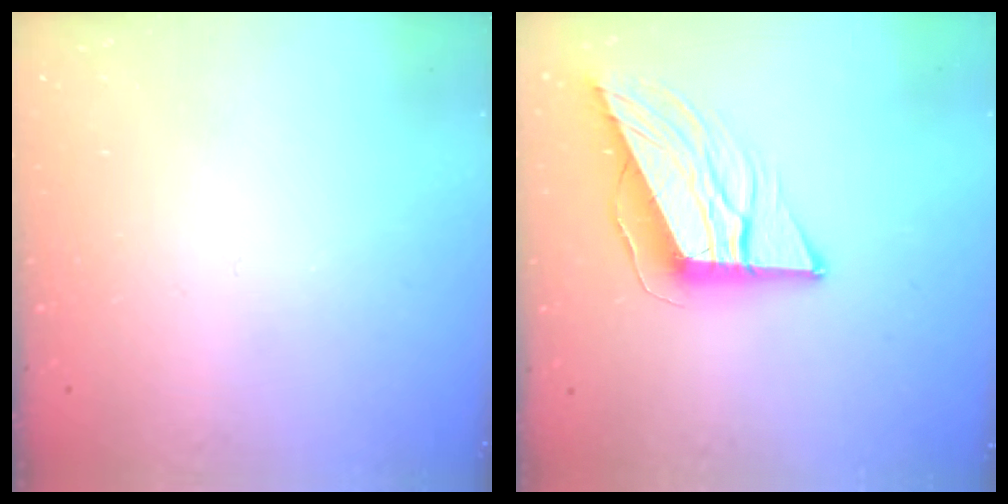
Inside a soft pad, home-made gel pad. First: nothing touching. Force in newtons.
{"total": 12.4, "press": 12.3, "slide": 1.5}